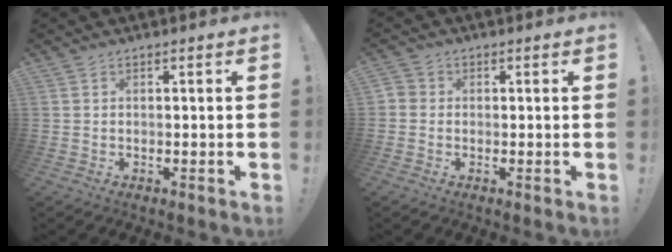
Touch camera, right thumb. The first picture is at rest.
{"total": 2.0, "force": [-0.5, 1.7, 0.9], "torque": [-0.016, 0.006, -0.006]}